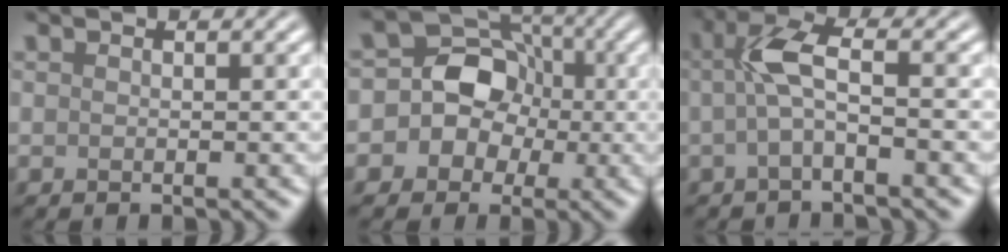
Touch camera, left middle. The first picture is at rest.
{"total": 9.5, "force": [-0.2, 8.8, 3.5], "torque": [-0.041, 0.056, -0.039]}
{"total": 3.3, "force": [-0.4, 0.6, 3.2], "torque": [-0.070, 0.013, -0.011]}